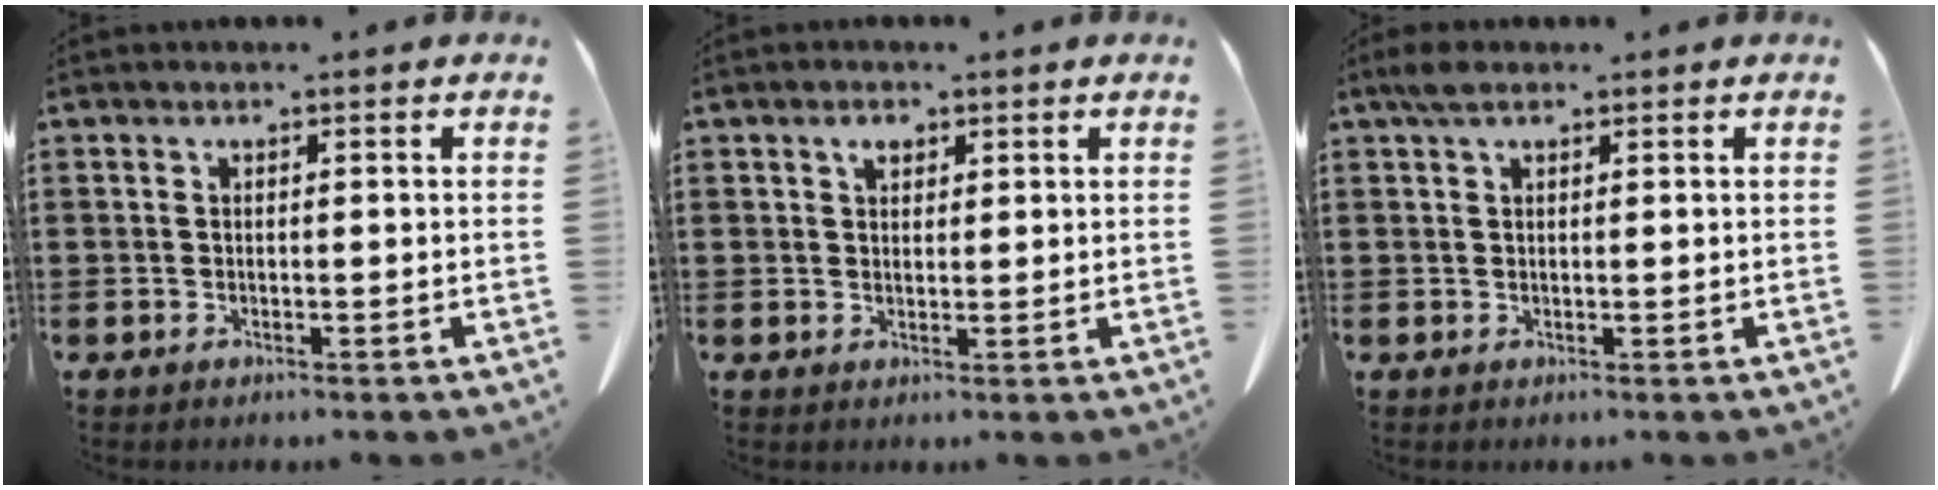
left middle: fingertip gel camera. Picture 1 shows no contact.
{"total": 1.9, "force": [1.1, 1.0, 1.1], "torque": [-0.018, -0.001, 0.020]}
{"total": 2.2, "force": [1.3, 0.9, 1.5], "torque": [-0.035, 0.003, 0.025]}